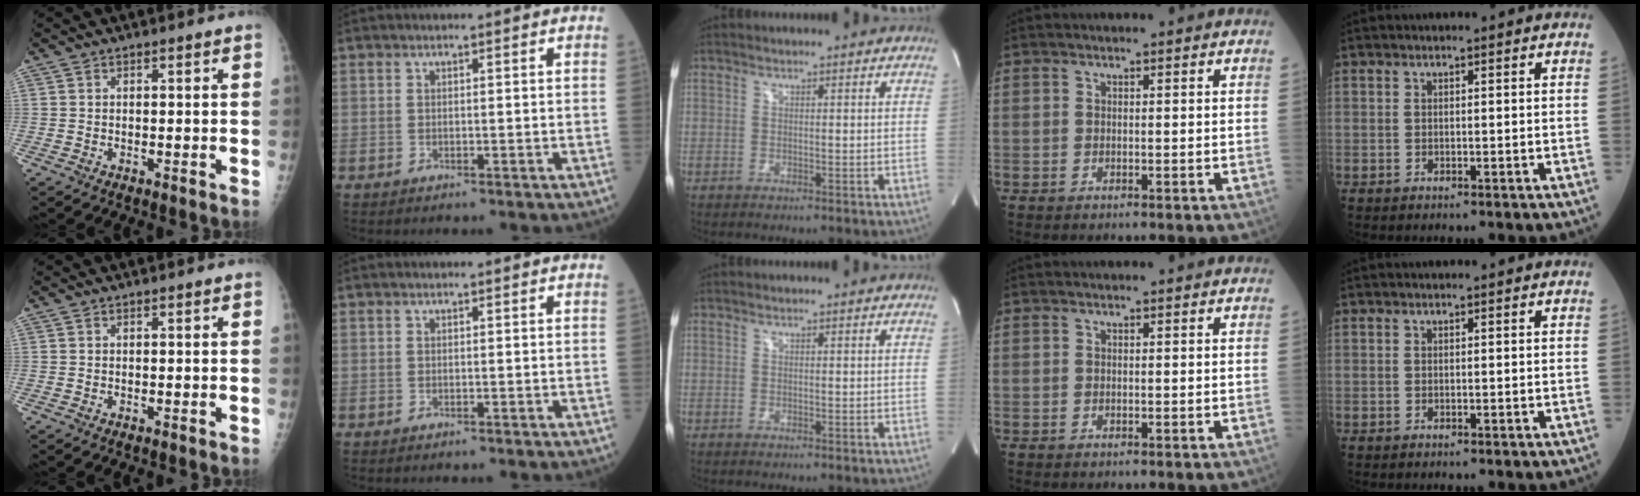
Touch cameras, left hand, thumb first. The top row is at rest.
{}